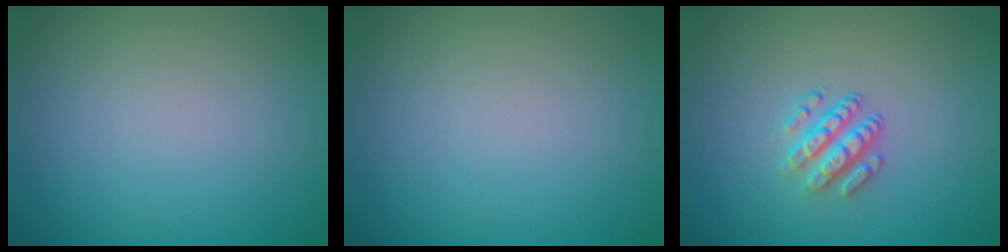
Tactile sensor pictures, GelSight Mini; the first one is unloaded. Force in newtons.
{"total": 0.0}
{"total": 2.9, "press": 2.4, "slide": 1.6}